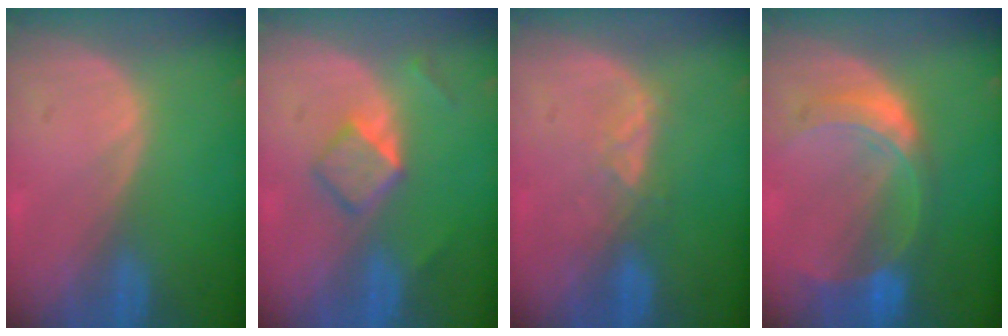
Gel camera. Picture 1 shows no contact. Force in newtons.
{"total": 4.7, "press": 4.2, "slide": 2.1}
{"total": 2.6, "press": 2.5, "slide": 0.8}
{"total": 7.5, "press": 6.6, "slide": 3.7}